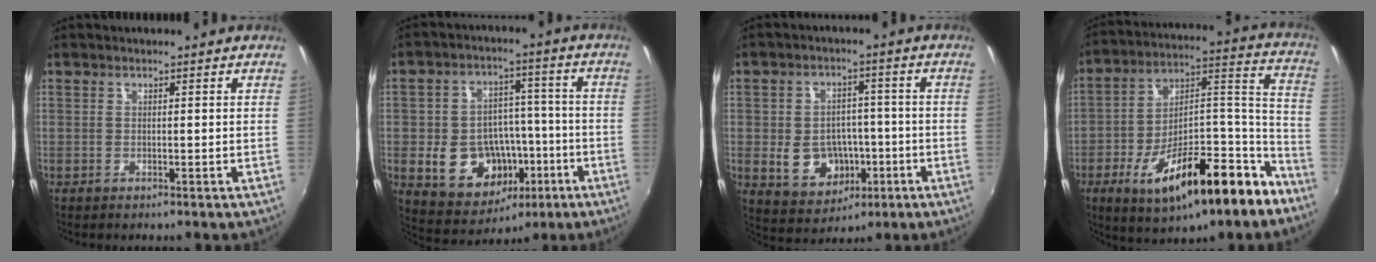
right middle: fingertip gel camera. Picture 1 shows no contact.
{"total": 15.3, "force": [-5.1, 11.7, 8.4], "torque": [-0.185, 0.020, -0.058]}
{"total": 10.6, "force": [-3.1, 8.3, 5.8], "torque": [-0.131, 0.001, -0.033]}
{"total": 24.0, "force": [-14.6, 8.9, 16.9], "torque": [-0.246, 0.020, -0.225]}